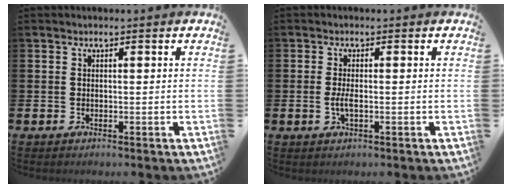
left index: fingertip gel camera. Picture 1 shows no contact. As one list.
[{"total": 1.9, "force": [-0.3, 0.6, 1.8], "torque": [-0.038, 0.003, -0.004]}]